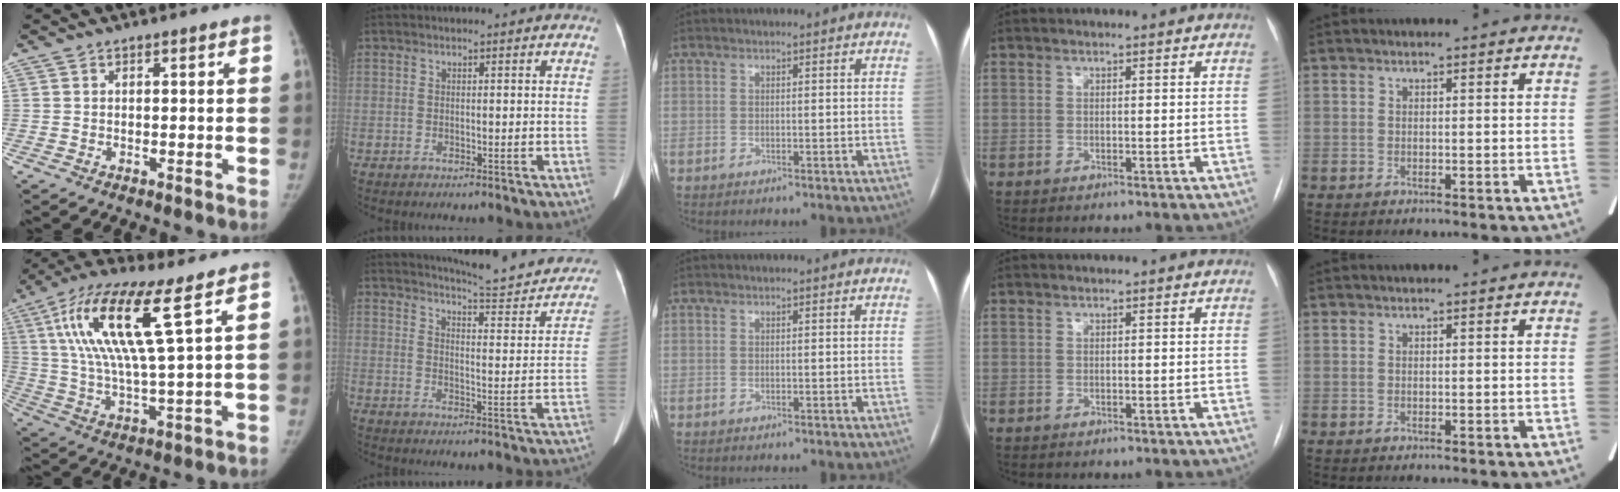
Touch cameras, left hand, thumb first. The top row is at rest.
{"thumb": {"total": 17.0, "force": [6.9, 3.2, 15.2], "torque": [-0.314, -0.018, 0.127]}, "index": {"total": 17.4, "force": [16.3, 1.9, 5.9], "torque": [-0.075, -0.053, 0.192]}}